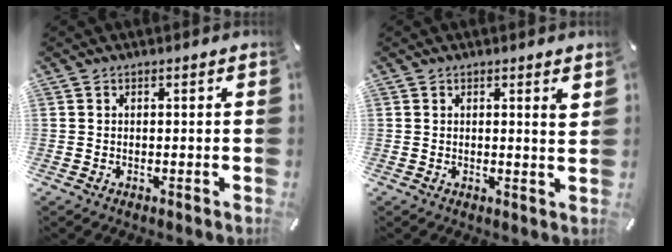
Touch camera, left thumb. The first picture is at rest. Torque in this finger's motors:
{"motor_torque": [0.92, 0.55, -0.03, -0.05, 0.14]}